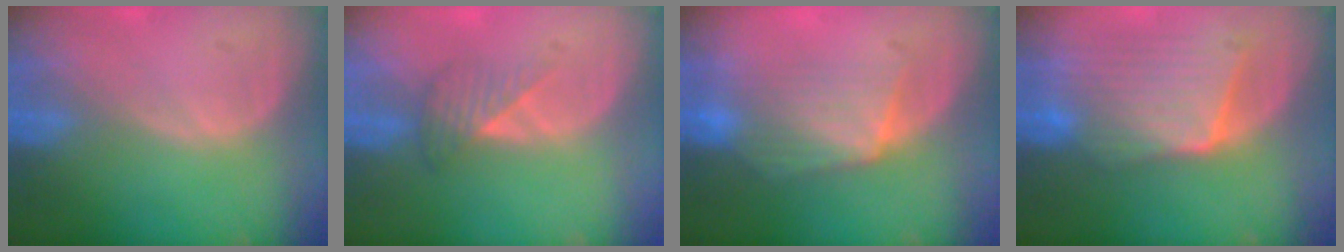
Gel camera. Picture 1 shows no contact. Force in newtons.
{"total": 3.3, "press": 3.1, "slide": 1.2}
{"total": 7.0, "press": 6.6, "slide": 2.3}
{"total": 9.3, "press": 8.7, "slide": 3.1}